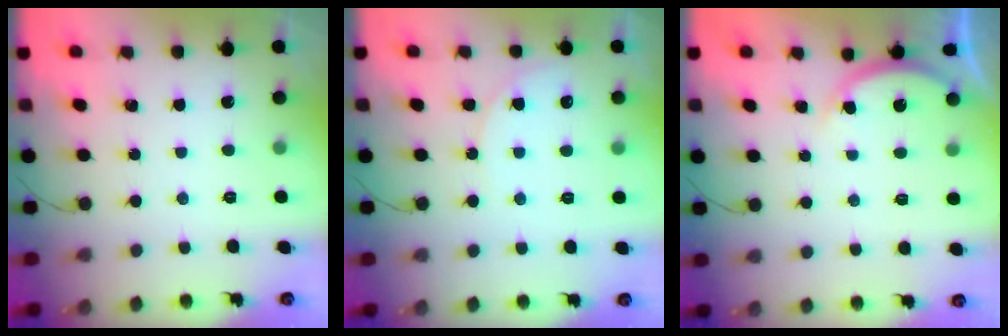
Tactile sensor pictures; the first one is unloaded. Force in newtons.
{"total": 6.5, "press": 6.5, "slide": 0.6}
{"total": 3.9, "press": 3.8, "slide": 0.5}